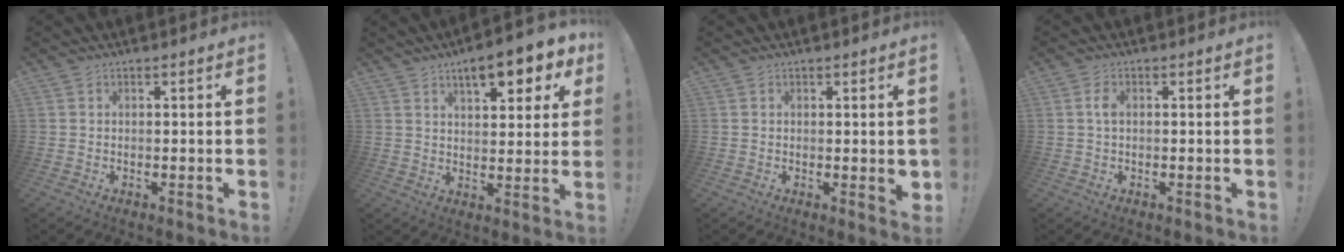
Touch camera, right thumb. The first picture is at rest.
{"total": 10.9, "force": [6.3, 3.3, 8.3], "torque": [-0.112, -0.030, 0.100]}
{"total": 1.9, "force": [0.8, 0.9, 1.5], "torque": [-0.010, -0.004, 0.013]}
{"total": 2.4, "force": [0.3, 1.3, 2.0], "torque": [-0.033, 0.003, 0.002]}